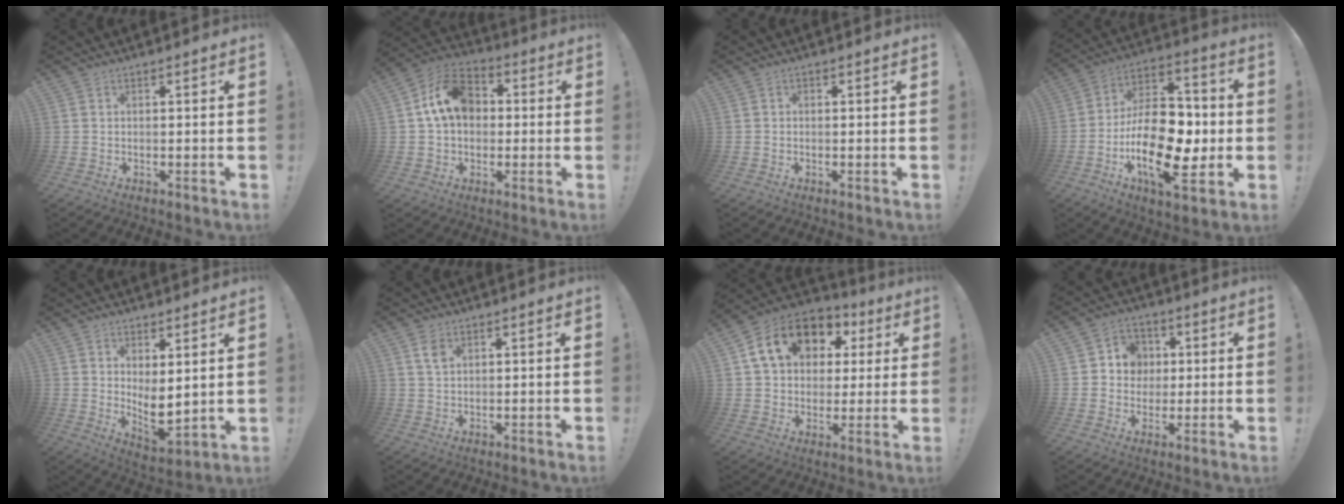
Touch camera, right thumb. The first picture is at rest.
{"total": 14.0, "force": [2.9, 10.4, 8.9], "torque": [-0.148, 0.013, 0.061]}
{"total": 0.6, "force": [-0.4, 0.4, 0.2], "torque": [-0.006, 0.003, -0.006]}
{"total": 25.2, "force": [-5.2, 13.7, 20.5], "torque": [-0.366, 0.029, -0.075]}
{"total": 6.7, "force": [2.5, 3.0, 5.4], "torque": [-0.054, -0.046, 0.052]}
{"total": 3.6, "force": [1.9, 1.9, 2.3], "torque": [-0.035, -0.007, 0.032]}
{"total": 17.4, "force": [6.8, 12.8, 9.6], "torque": [-0.155, -0.009, 0.135]}
{"total": 8.1, "force": [0.6, 7.8, 2.1], "torque": [-0.028, 0.003, 0.017]}